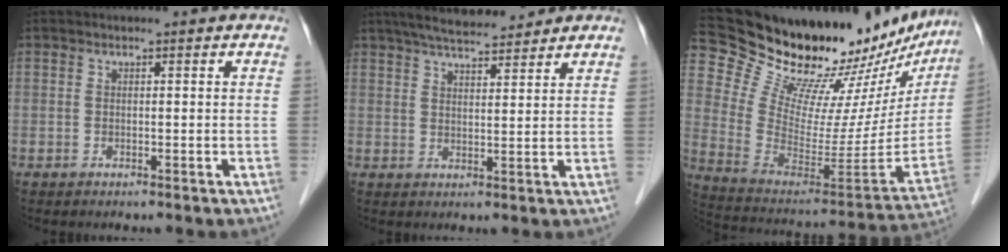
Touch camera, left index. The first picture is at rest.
{"total": 9.6, "force": [8.4, 1.3, 4.4], "torque": [-0.071, 0.021, 0.129]}
{"total": 28.5, "force": [25.4, 8.8, 9.6], "torque": [-0.156, -0.072, 0.359]}